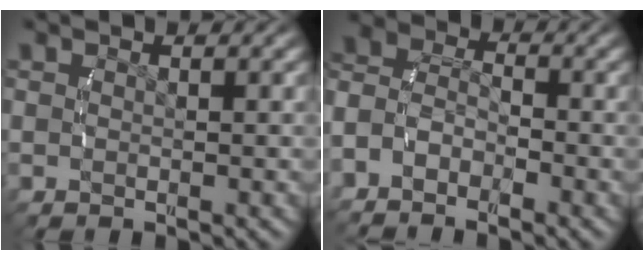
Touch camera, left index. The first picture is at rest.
{"total": 5.2, "force": [-1.6, 4.3, 2.4], "torque": [-0.060, -0.008, -0.036]}